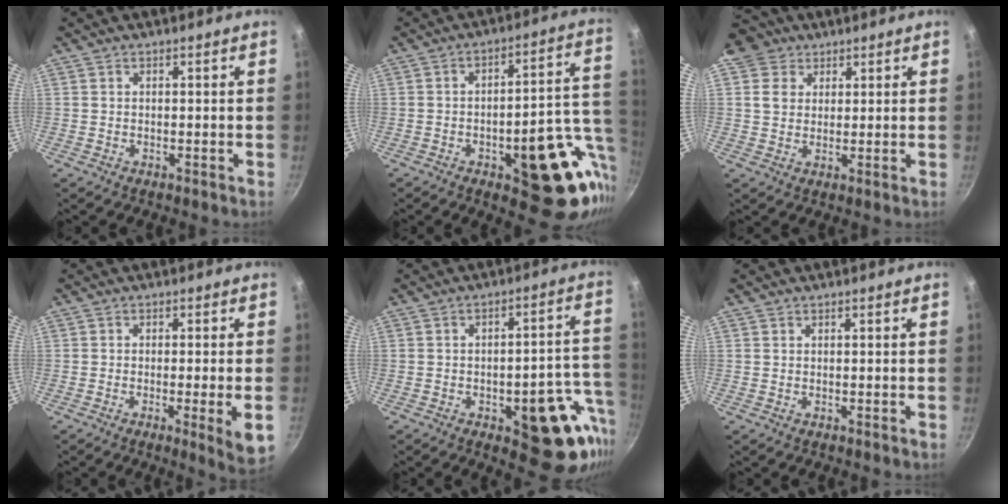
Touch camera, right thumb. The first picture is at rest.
{"total": 20.6, "force": [-5.5, 8.8, 17.8], "torque": [-0.171, 0.020, -0.066]}
{"total": 7.3, "force": [3.4, 6.0, 2.3], "torque": [-0.009, 0.003, 0.052]}
{"total": 6.5, "force": [-1.6, 0.5, 6.3], "torque": [-0.092, -0.002, -0.022]}
{"total": 17.2, "force": [-6.0, 7.7, 14.2], "torque": [-0.107, 0.027, -0.071]}
{"total": 0.0}